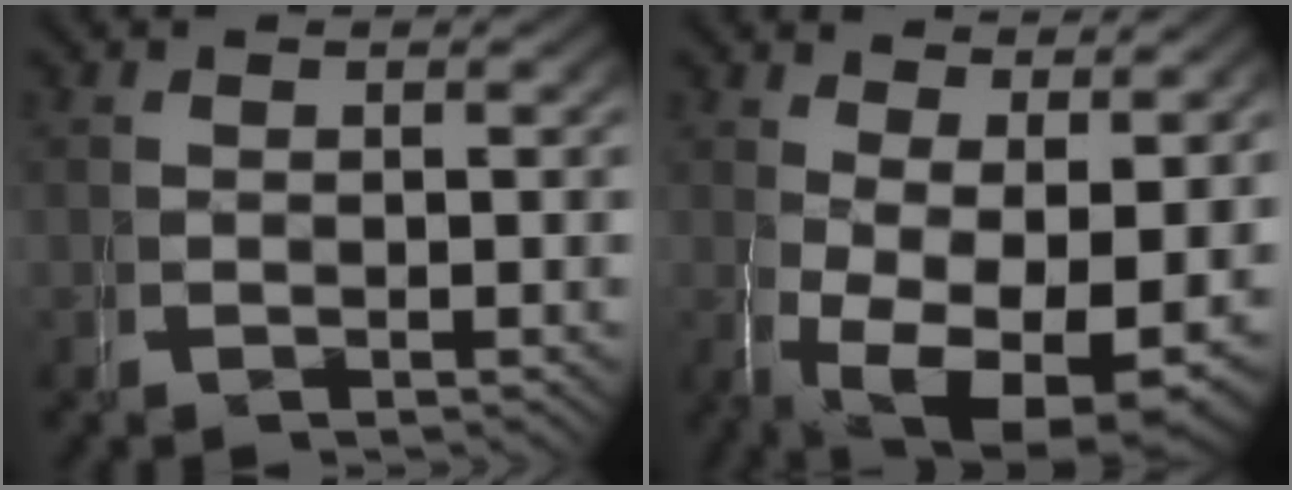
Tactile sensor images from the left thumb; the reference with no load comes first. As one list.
[{"total": 9.3, "force": [-1.8, 5.9, 6.9], "torque": [-0.137, -0.070, 0.009]}]